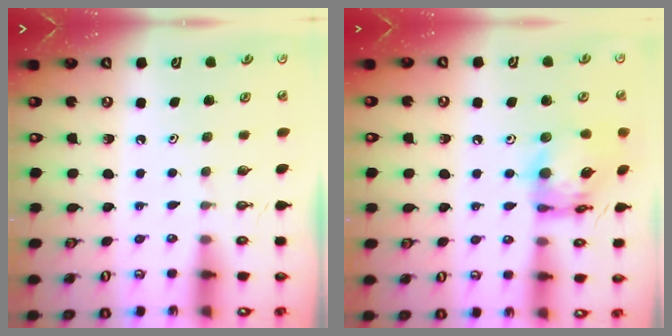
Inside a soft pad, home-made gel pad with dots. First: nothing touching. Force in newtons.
{"total": 14.7, "press": 14.6, "slide": 1.5}